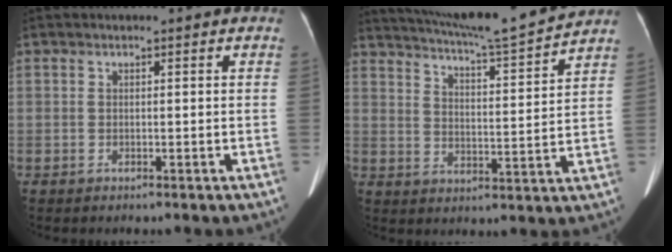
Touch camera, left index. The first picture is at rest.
{"total": 16.2, "force": [15.1, -1.0, 5.8], "torque": [-0.106, -0.020, 0.220]}